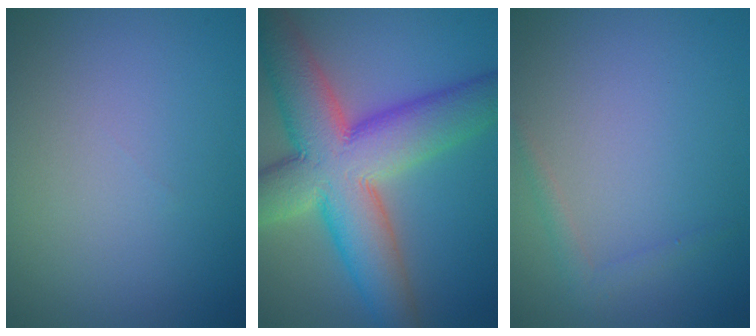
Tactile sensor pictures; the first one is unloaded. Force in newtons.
{"total": 12.3, "press": 12.3, "slide": 0.5}
{"total": 1.1, "press": 1.1, "slide": 0.1}